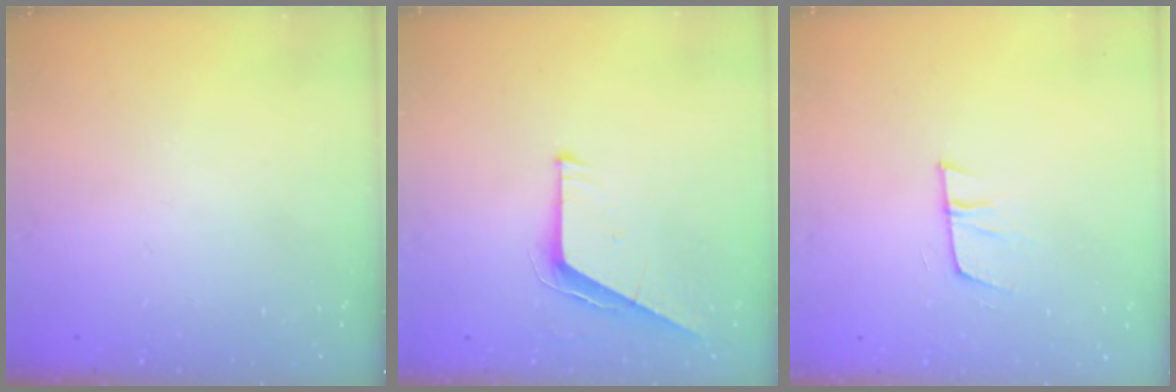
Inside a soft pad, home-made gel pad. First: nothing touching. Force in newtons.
{"total": 6.2, "press": 6.2, "slide": 0.5}
{"total": 7.9, "press": 7.3, "slide": 3.0}